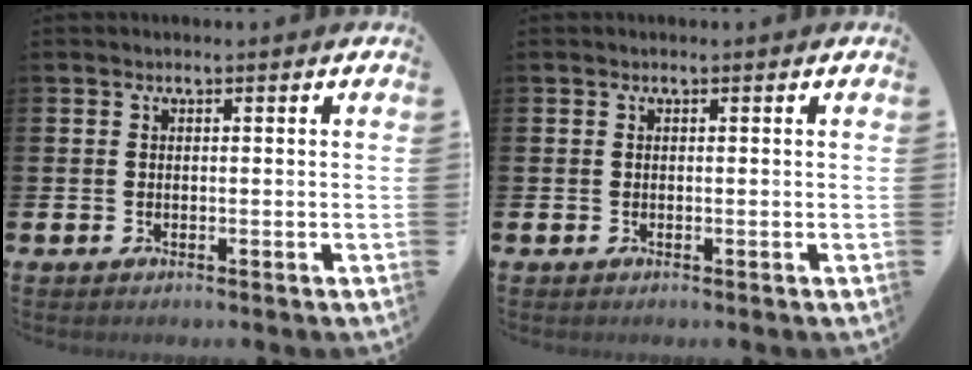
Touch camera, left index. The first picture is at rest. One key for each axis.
{"total": 0.0}